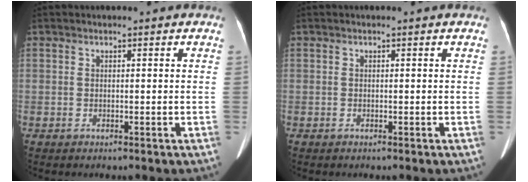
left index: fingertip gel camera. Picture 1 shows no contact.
{"total": 0.0}